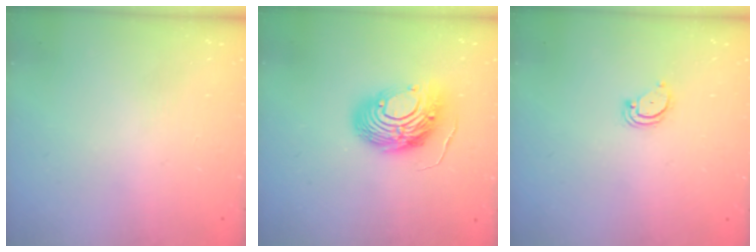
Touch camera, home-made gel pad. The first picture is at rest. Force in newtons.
{"total": 12.4, "press": 12.3, "slide": 1.1}
{"total": 3.0, "press": 3.0, "slide": 0.2}